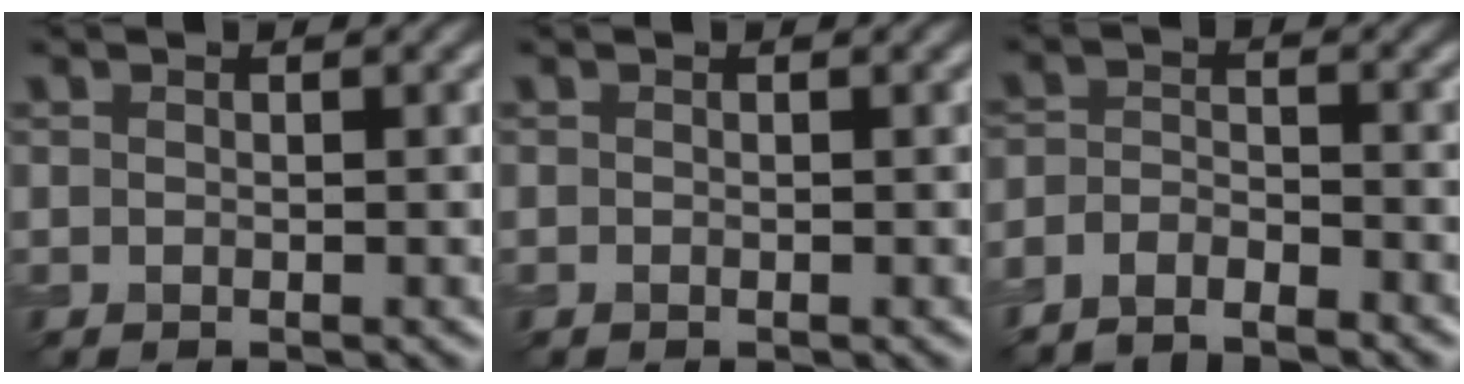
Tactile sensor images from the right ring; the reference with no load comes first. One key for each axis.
{"total": 0.0}
{"total": 2.8, "fx": -2.8, "fy": 0.6, "fz": 0.4, "tx": -0.006, "ty": -0.002, "tz": -0.060}